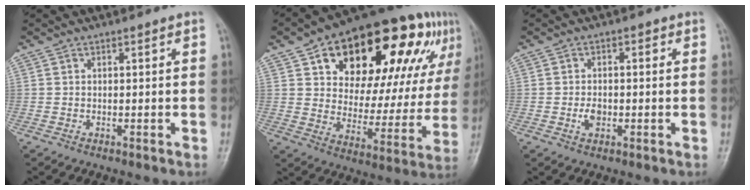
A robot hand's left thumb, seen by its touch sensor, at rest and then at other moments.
{"total": 29.3, "force": [13.8, 14.8, 21.2], "torque": [-0.264, 0.010, 0.211]}
{"total": 3.3, "force": [-0.7, 2.4, 2.1], "torque": [-0.024, 0.004, -0.016]}